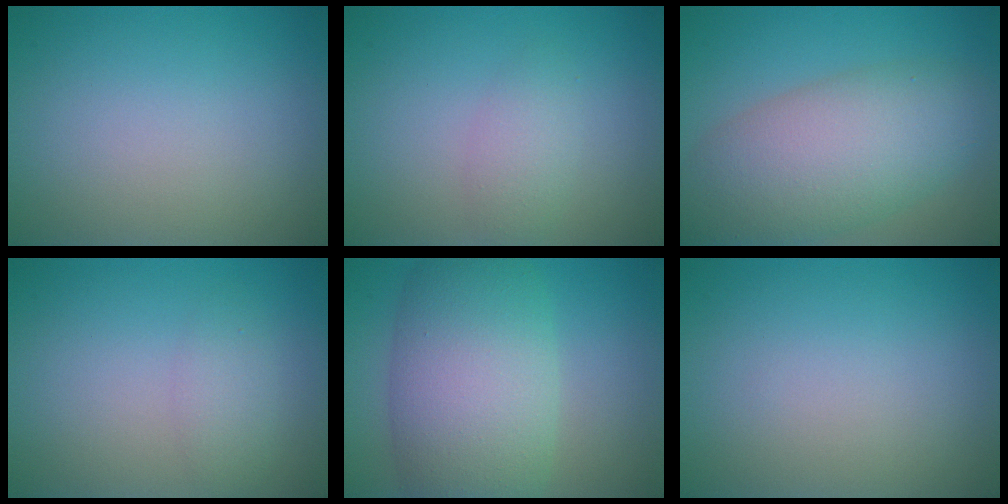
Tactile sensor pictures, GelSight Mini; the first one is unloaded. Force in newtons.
{"total": 2.0, "press": 2.0, "slide": 0.1}
{"total": 8.7, "press": 8.7, "slide": 0.1}
{"total": 1.7, "press": 1.7, "slide": 0.1}
{"total": 10.1, "press": 10.0, "slide": 0.6}
{"total": 0.0}